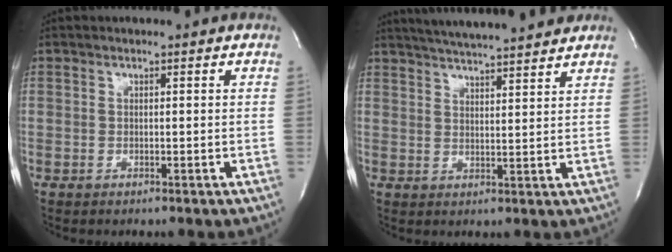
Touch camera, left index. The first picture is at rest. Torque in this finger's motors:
{"motor_torque": [0.05, -0.17, 0.25, 0.06]}